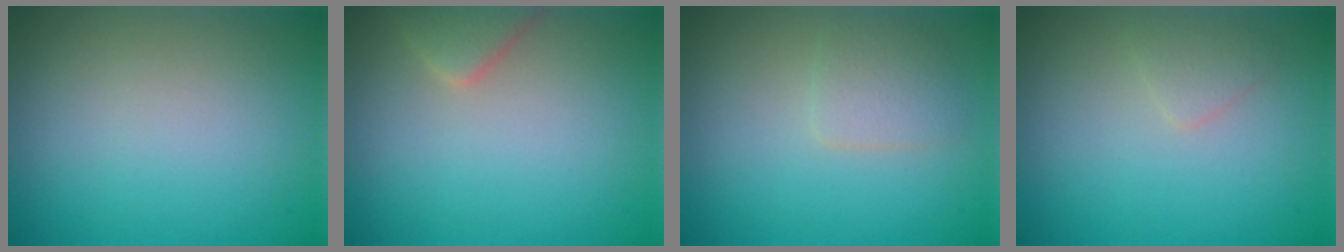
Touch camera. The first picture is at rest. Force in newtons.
{"total": 2.3, "press": 2.3, "slide": 0.2}
{"total": 2.1, "press": 2.1, "slide": 0.0}
{"total": 1.2, "press": 1.2, "slide": 0.0}